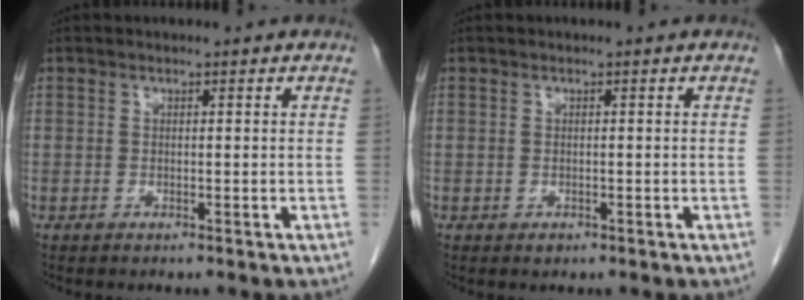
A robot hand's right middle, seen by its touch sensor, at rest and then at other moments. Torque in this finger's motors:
{"motor_torque": [-0.09, -0.01, 0.06, 0.02]}